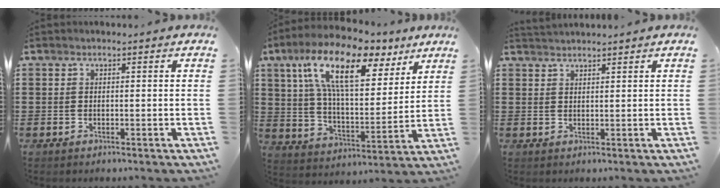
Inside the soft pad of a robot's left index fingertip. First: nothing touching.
{"total": 16.1, "force": [9.5, 5.9, 11.6], "torque": [-0.233, -0.022, 0.166]}
{"total": 1.6, "force": [1.6, 0.0, 0.2], "torque": [-0.007, 0.002, 0.032]}